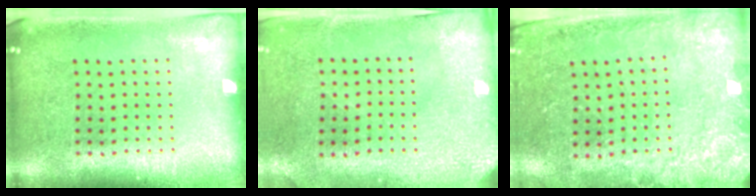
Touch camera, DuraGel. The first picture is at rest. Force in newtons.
{"total": 3.0, "press": 2.5, "slide": 1.7}
{"total": 2.6, "press": 2.3, "slide": 1.1}